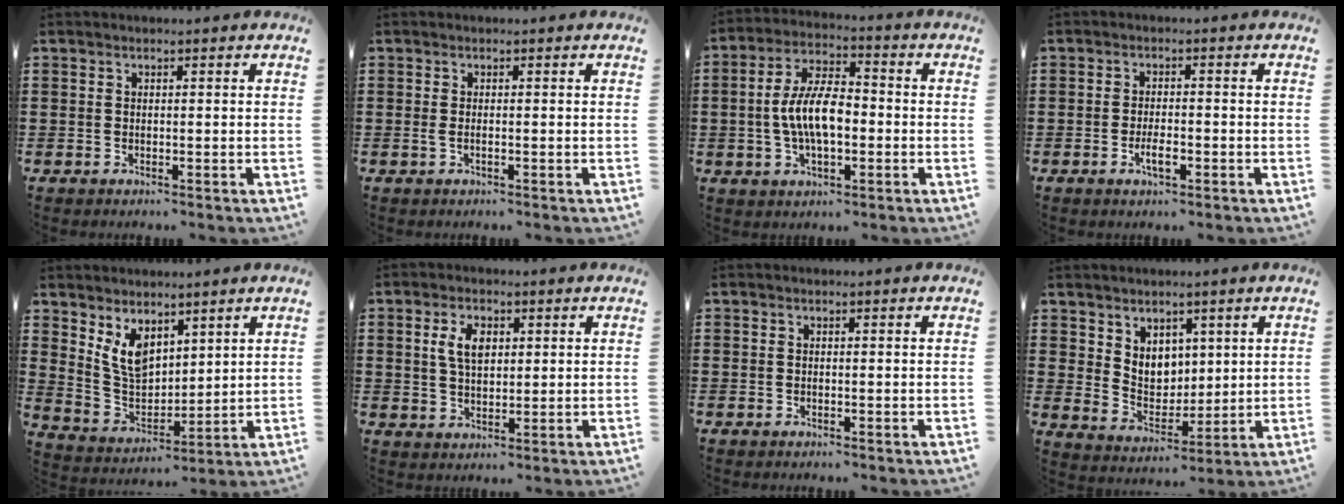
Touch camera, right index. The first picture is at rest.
{"total": 0.9, "force": [-0.2, 0.1, 0.9], "torque": [-0.025, -0.005, -0.005]}
{"total": 8.9, "force": [-1.1, 3.9, 7.9], "torque": [-0.168, 0.002, -0.026]}
{"total": 3.3, "force": [-1.3, 1.1, 2.8], "torque": [-0.048, 0.002, -0.023]}
{"total": 6.9, "force": [4.1, 4.1, 3.7], "torque": [-0.098, -0.010, 0.076]}
{"total": 4.7, "force": [1.2, 2.7, 3.7], "torque": [-0.081, 0.012, 0.019]}
{"total": 0.0}
{"total": 5.6, "force": [3.5, 4.2, 1.0], "torque": [-0.035, -0.008, 0.066]}